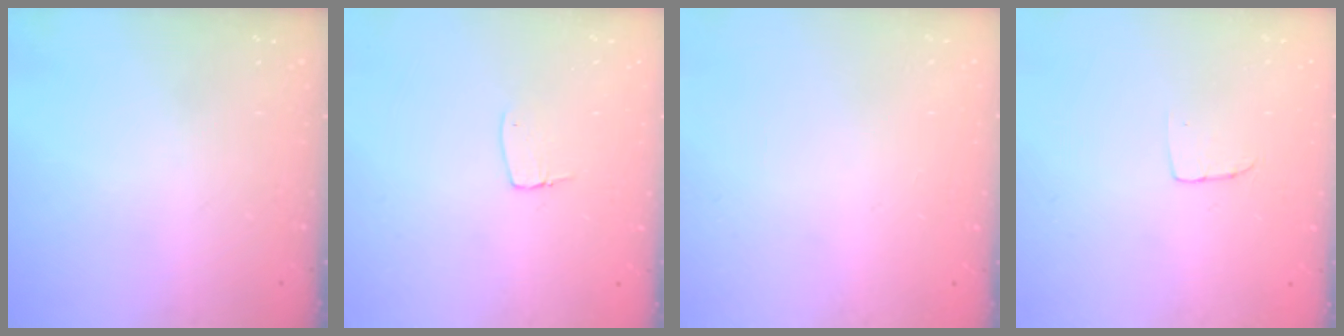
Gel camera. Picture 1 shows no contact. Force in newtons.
{"total": 5.6, "press": 5.5, "slide": 0.4}
{"total": 0.0}
{"total": 2.9, "press": 2.9, "slide": 0.1}